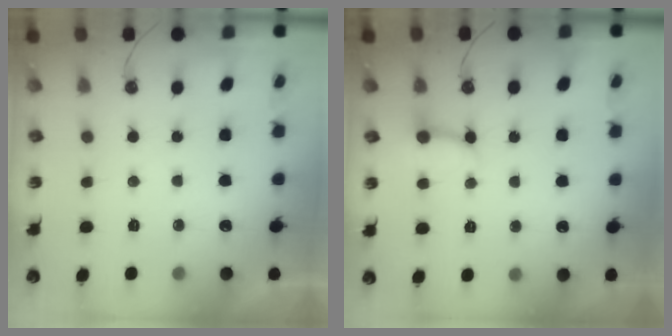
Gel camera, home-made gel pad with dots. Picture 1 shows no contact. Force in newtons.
{"total": 3.4, "press": 3.4, "slide": 0.1}